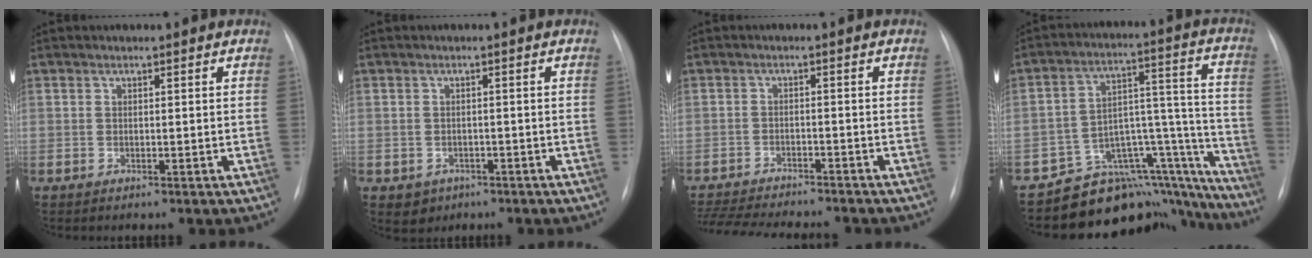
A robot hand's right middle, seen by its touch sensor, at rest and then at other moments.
{"total": 3.1, "force": [-1.6, 2.6, 0.5], "torque": [-0.004, 0.008, -0.015]}
{"total": 14.9, "force": [-13.5, 2.4, 5.9], "torque": [-0.123, -0.015, -0.193]}
{"total": 17.6, "force": [-15.8, 6.8, 4.0], "torque": [-0.016, 0.091, -0.222]}